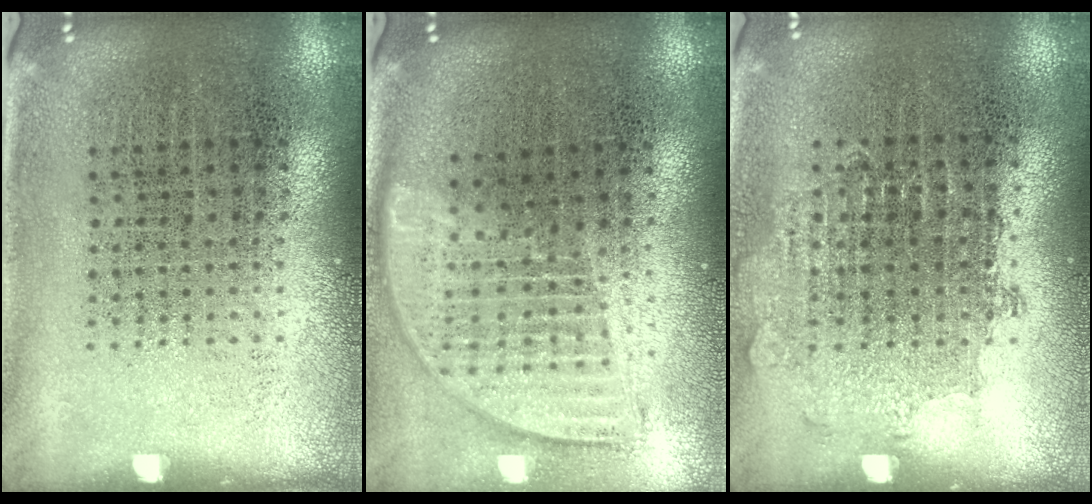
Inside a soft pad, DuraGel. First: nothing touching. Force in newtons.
{"total": 1.8, "press": 1.5, "slide": 1.0}
{"total": 0.8, "press": 0.8, "slide": 0.2}